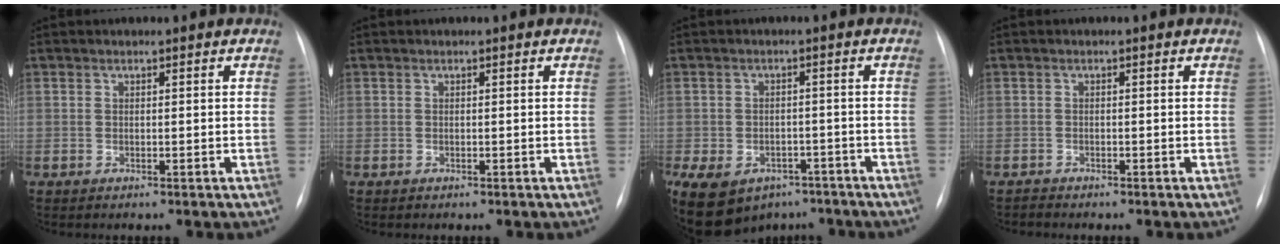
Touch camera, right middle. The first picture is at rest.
{"total": 0.0}
{"total": 20.8, "force": [-11.9, 14.8, 8.7], "torque": [-0.269, -0.009, -0.156]}
{"total": 0.7, "force": [-0.6, 0.0, -0.2], "torque": [0.000, -0.004, -0.012]}